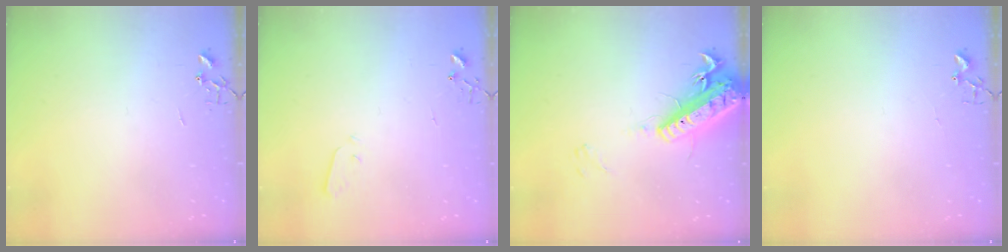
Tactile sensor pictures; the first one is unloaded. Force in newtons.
{"total": 2.8, "press": 2.7, "slide": 0.4}
{"total": 19.0, "press": 18.7, "slide": 3.7}
{"total": 1.8, "press": 1.8, "slide": 0.2}